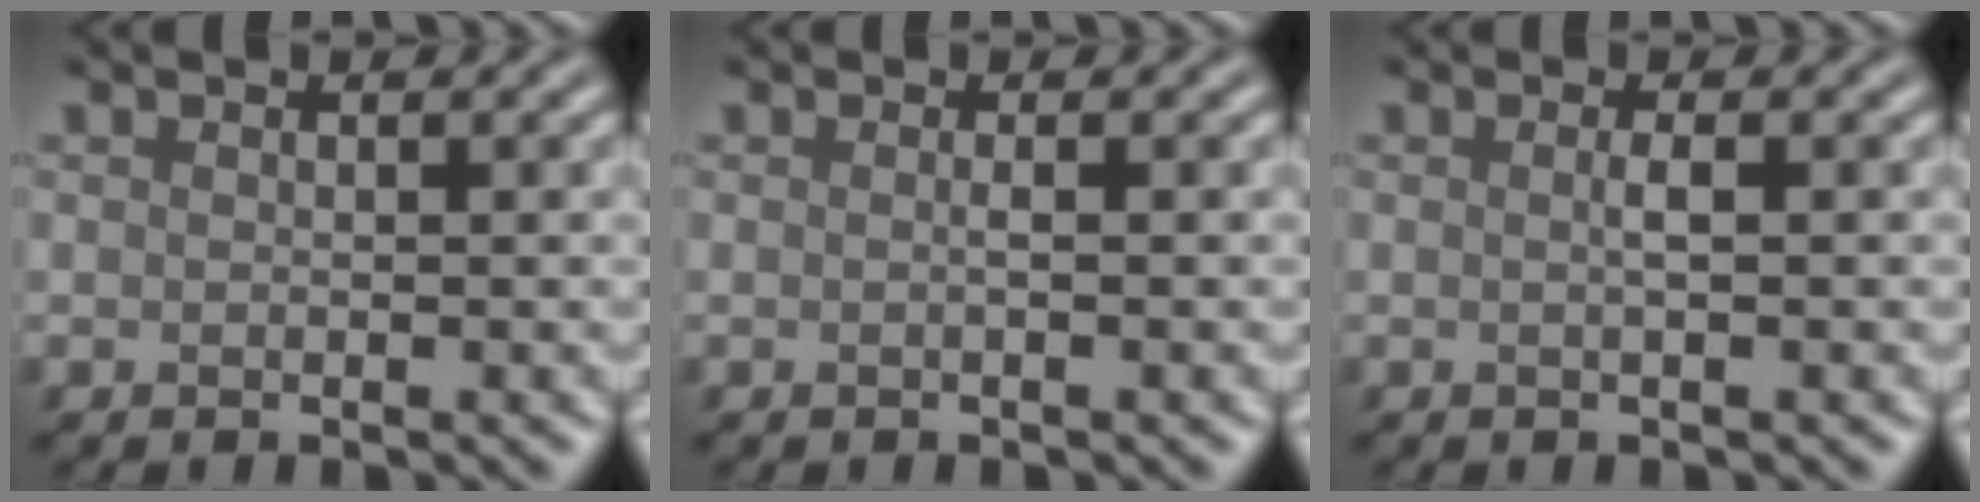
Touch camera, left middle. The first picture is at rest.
{"total": 0.6, "force": [-0.1, 0.1, 0.6], "torque": [-0.010, -0.001, -0.003]}
{"total": 1.1, "force": [0.0, 0.2, 1.1], "torque": [-0.019, 0.002, -0.002]}